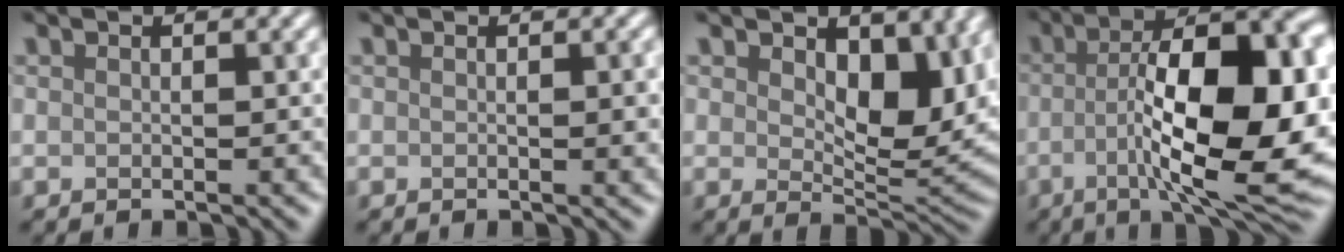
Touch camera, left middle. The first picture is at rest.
{"total": 1.3, "force": [0.0, 0.2, 1.2], "torque": [-0.015, 0.000, -0.001]}
{"total": 6.2, "force": [2.2, 3.5, 4.6], "torque": [-0.073, -0.015, 0.033]}
{"total": 14.7, "force": [-2.0, 4.9, 13.8], "torque": [-0.193, 0.004, -0.037]}